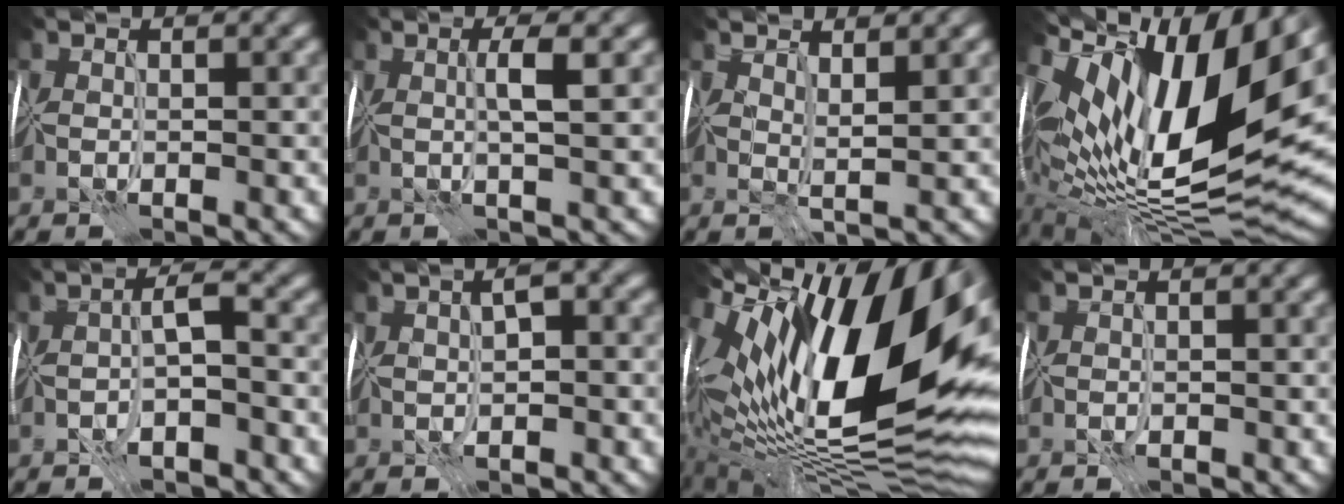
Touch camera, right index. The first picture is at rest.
{"total": 2.0, "force": [0.8, -0.4, 1.8], "torque": [-0.033, 0.005, 0.011]}
{"total": 2.0, "force": [1.5, -0.1, 1.3], "torque": [-0.024, 0.000, 0.025]}
{"total": 16.4, "force": [4.6, 6.9, 14.1], "torque": [-0.252, 0.020, 0.065]}
{"total": 2.9, "force": [-0.7, 0.8, 2.7], "torque": [-0.046, 0.005, -0.017]}
{"total": 3.3, "force": [0.6, 1.8, 2.8], "torque": [-0.033, 0.016, 0.013]}
{"total": 18.1, "force": [3.9, 7.5, 16.0], "torque": [-0.264, 0.019, 0.052]}
{"total": 0.6, "force": [-0.4, 0.3, 0.3], "torque": [-0.003, -0.004, -0.006]}